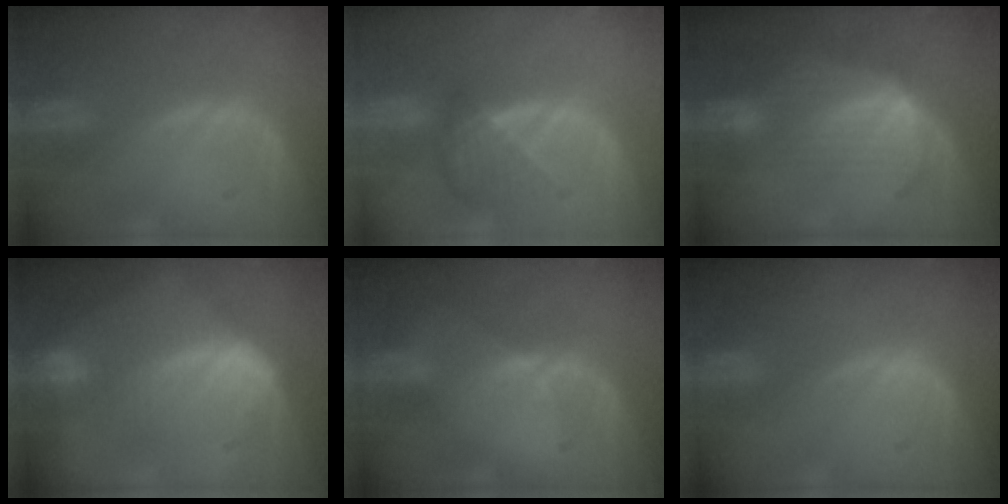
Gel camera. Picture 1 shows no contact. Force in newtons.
{"total": 4.5, "press": 4.1, "slide": 1.7}
{"total": 7.2, "press": 6.5, "slide": 3.0}
{"total": 8.1, "press": 8.1, "slide": 0.1}
{"total": 2.3, "press": 1.8, "slide": 1.4}
{"total": 0.0}